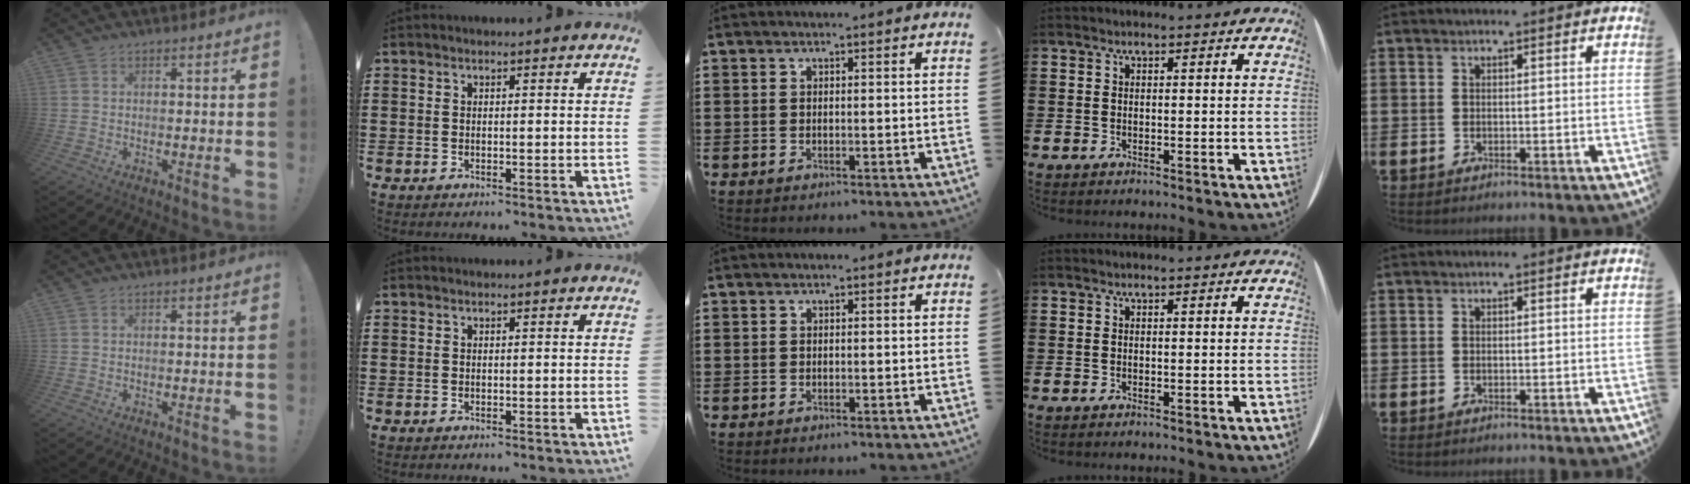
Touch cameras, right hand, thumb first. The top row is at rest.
{}